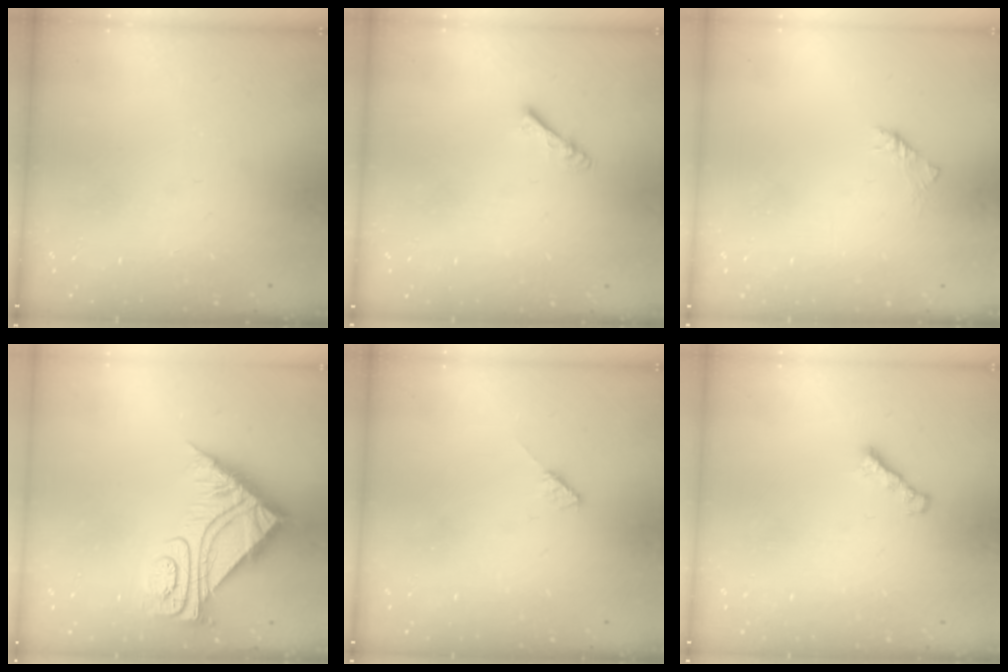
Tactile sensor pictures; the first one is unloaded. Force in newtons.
{"total": 2.9, "press": 2.8, "slide": 0.4}
{"total": 1.6, "press": 1.4, "slide": 0.6}
{"total": 10.7, "press": 10.7, "slide": 1.0}
{"total": 3.0, "press": 3.0, "slide": 0.2}
{"total": 1.8, "press": 1.7, "slide": 0.6}